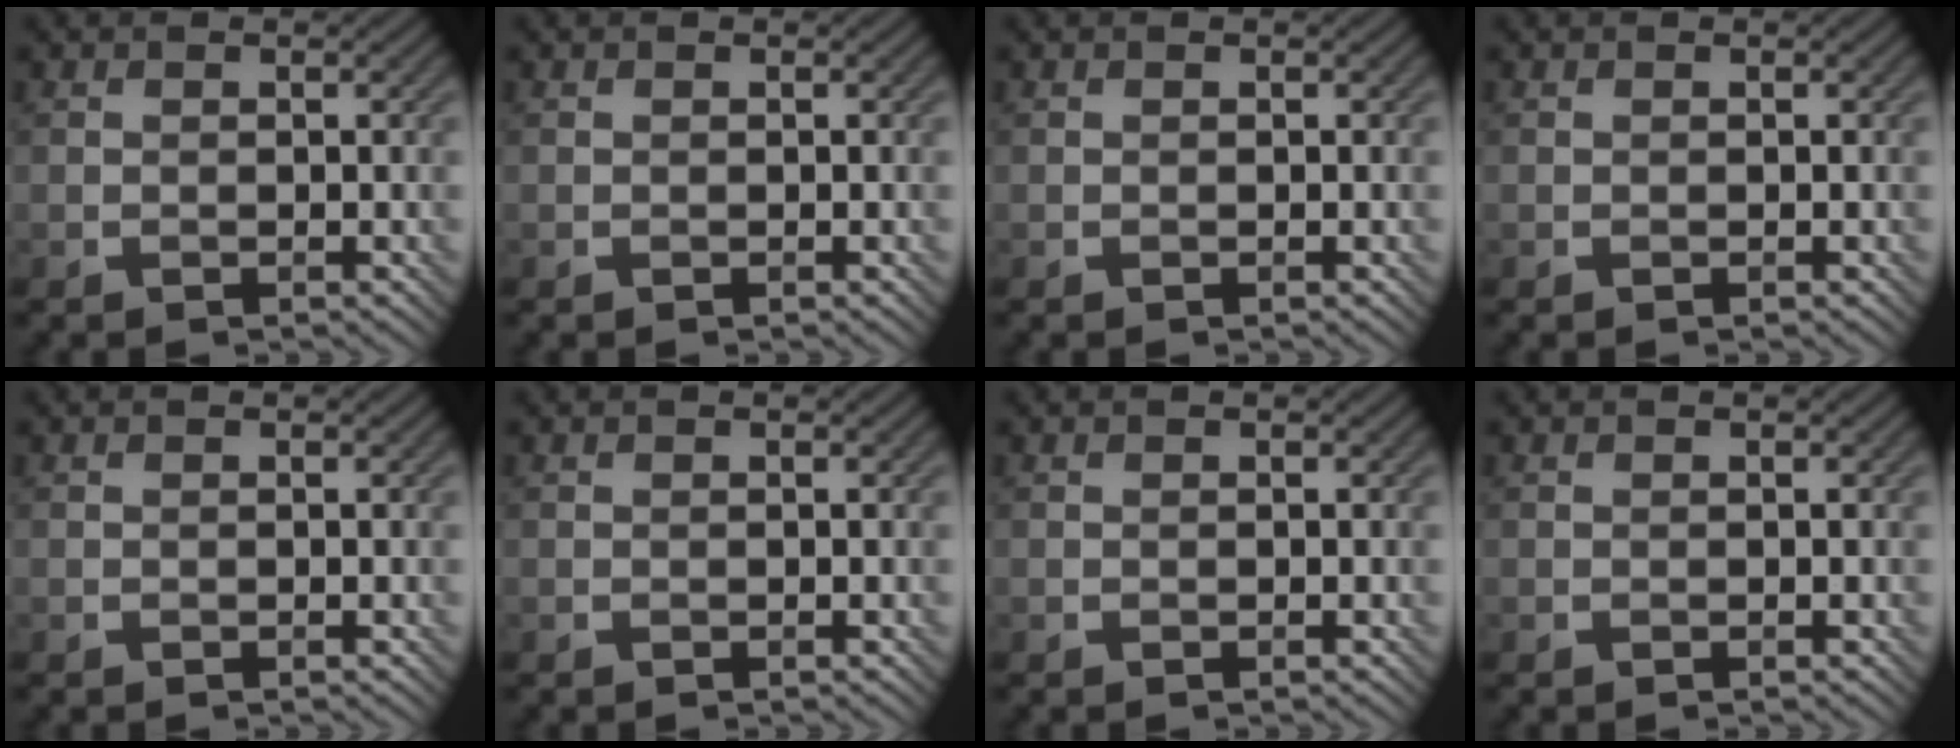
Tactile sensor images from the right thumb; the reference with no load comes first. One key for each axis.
{"total": 0.0}
{"total": 0.0}
{"total": 0.0}
{"total": 0.0}
{"total": 0.0}
{"total": 0.0}
{"total": 0.0}